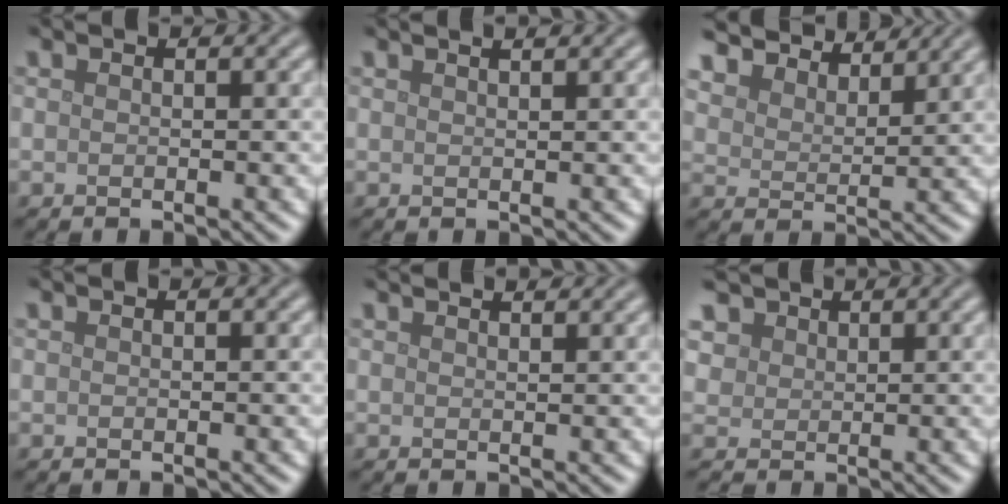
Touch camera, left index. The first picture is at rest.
{"total": 1.9, "force": [1.4, 0.7, 1.1], "torque": [0.002, 0.002, -0.002]}
{"total": 7.3, "force": [6.8, 1.9, 1.9], "torque": [-0.060, -0.010, 0.121]}
{"total": 0.0}
{"total": 2.5, "force": [2.2, 0.7, 1.0], "torque": [-0.002, 0.005, 0.008]}
{"total": 3.3, "force": [2.1, 2.4, 0.8], "torque": [-0.034, -0.002, 0.048]}